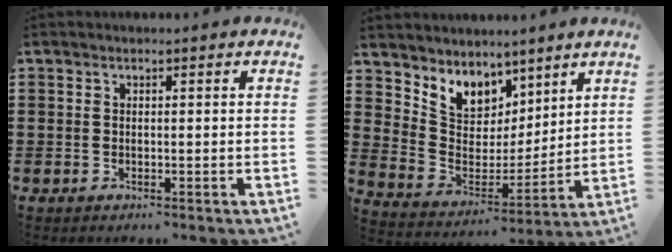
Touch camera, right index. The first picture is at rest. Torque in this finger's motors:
{"motor_torque": [1.12, 1.02, 0.50, 0.12]}